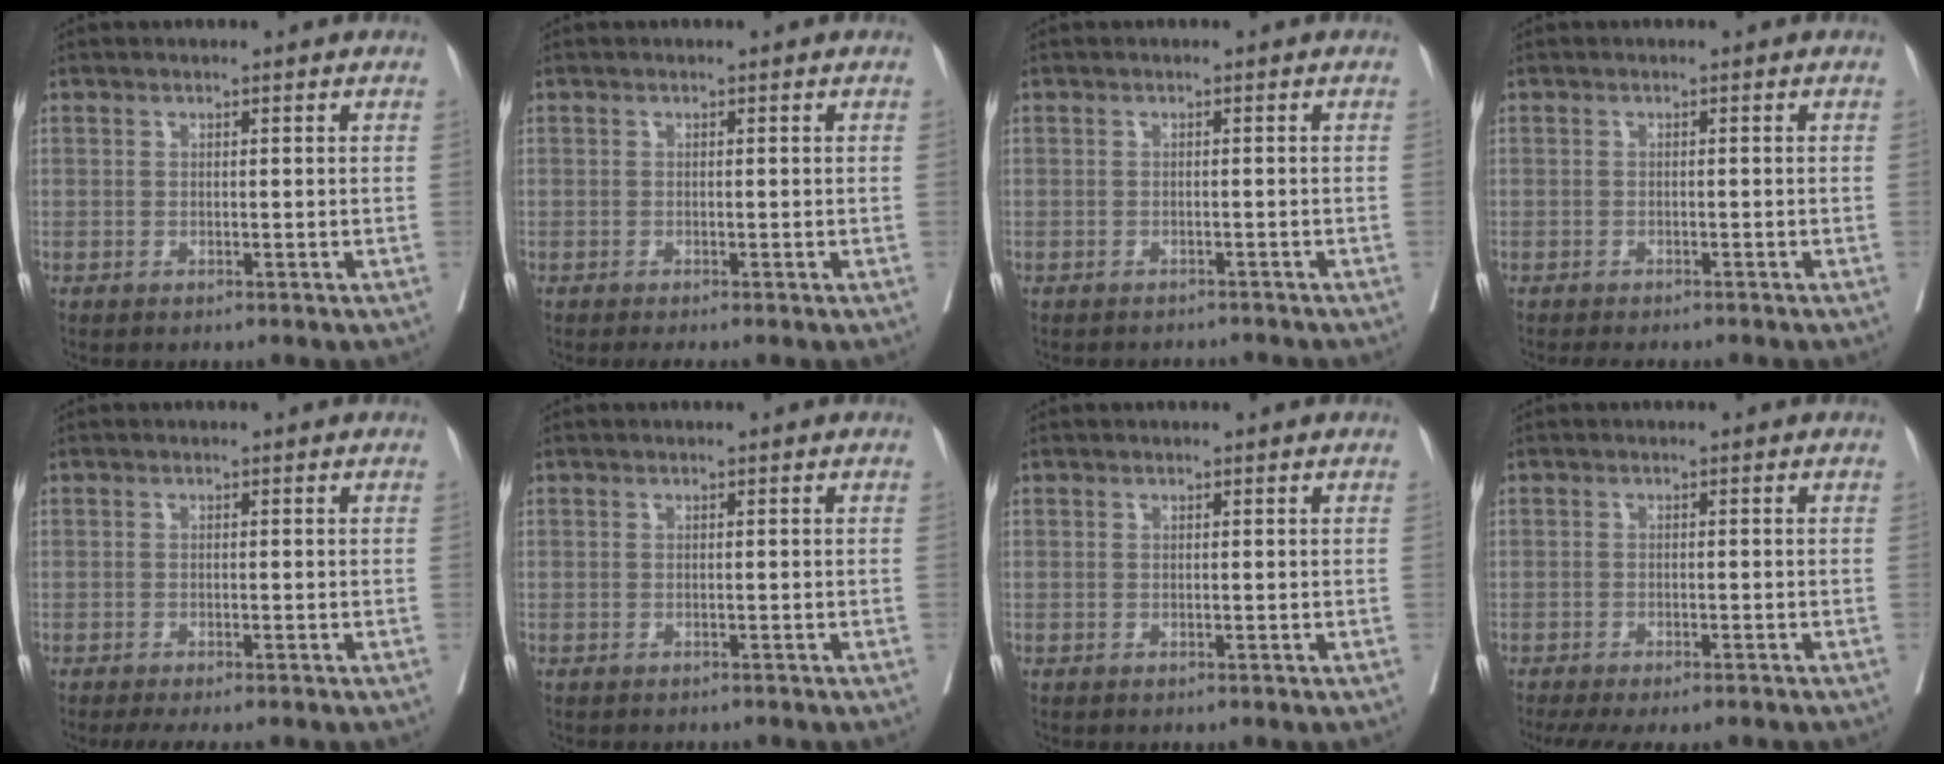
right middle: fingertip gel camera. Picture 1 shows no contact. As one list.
[{"total": 1.3, "force": [-1.1, -0.1, 0.6], "torque": [-0.006, -0.003, -0.016]}, {"total": 2.9, "force": [-2.8, 0.6, -0.1], "torque": [0.005, -0.006, -0.038]}, {"total": 4.8, "force": [-4.2, 1.4, 1.7], "torque": [-0.013, -0.007, -0.058]}, {"total": 4.4, "force": [-3.6, 0.6, 2.3], "torque": [-0.026, -0.010, -0.054]}, {"total": 1.7, "force": [-1.6, 0.5, 0.4], "torque": [-0.010, -0.004, -0.022]}, {"total": 0.0}, {"total": 9.7, "force": [-8.2, 2.7, 4.5], "torque": [-0.069, -0.013, -0.112]}]